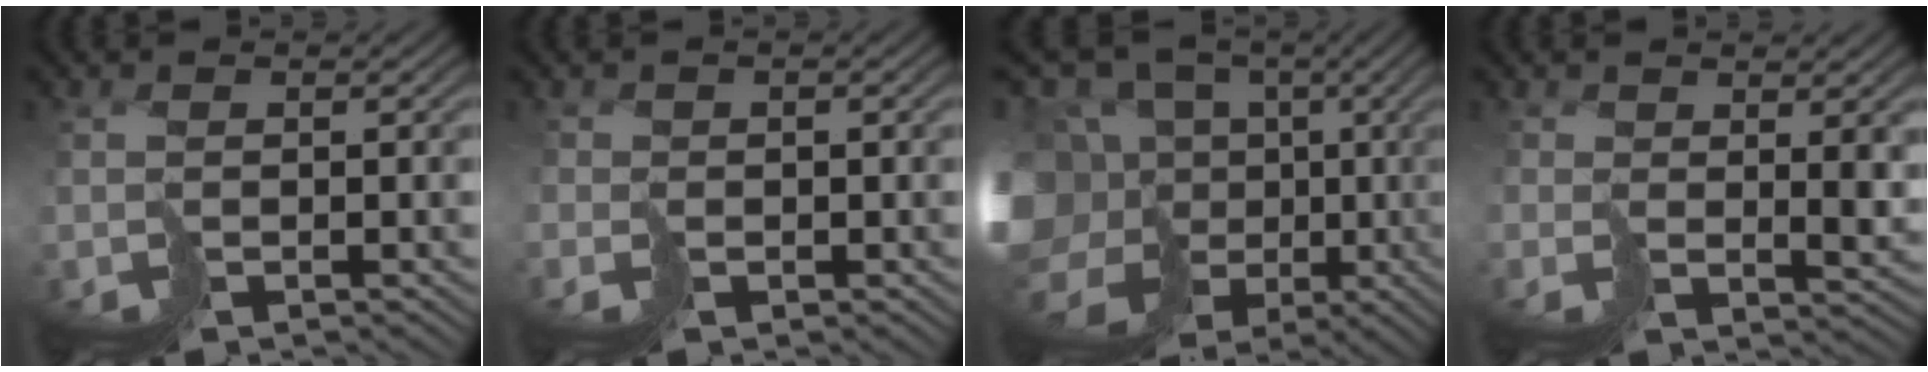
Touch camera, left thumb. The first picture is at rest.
{"total": 1.4, "force": [-0.2, 0.8, -1.1], "torque": [0.027, -0.005, -0.010]}
{"total": 17.5, "force": [-0.6, 13.7, 10.8], "torque": [-0.261, 0.009, 0.019]}
{"total": 2.7, "force": [2.2, 0.8, 1.4], "torque": [-0.026, -0.005, 0.044]}